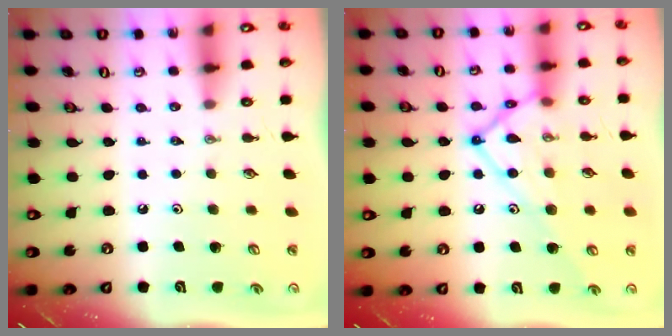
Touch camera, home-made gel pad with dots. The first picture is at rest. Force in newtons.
{"total": 16.0, "press": 15.9, "slide": 1.6}